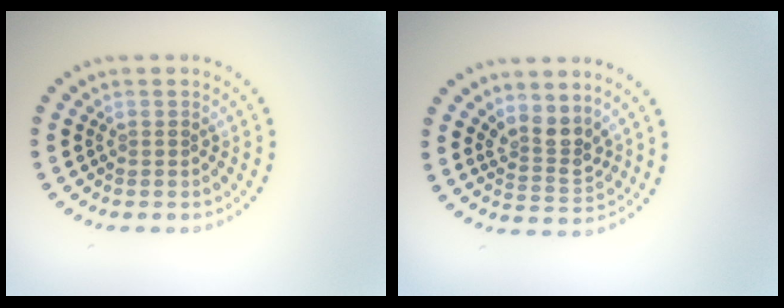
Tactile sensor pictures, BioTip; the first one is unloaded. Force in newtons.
{"total": 2.7, "press": 2.2, "slide": 1.7}